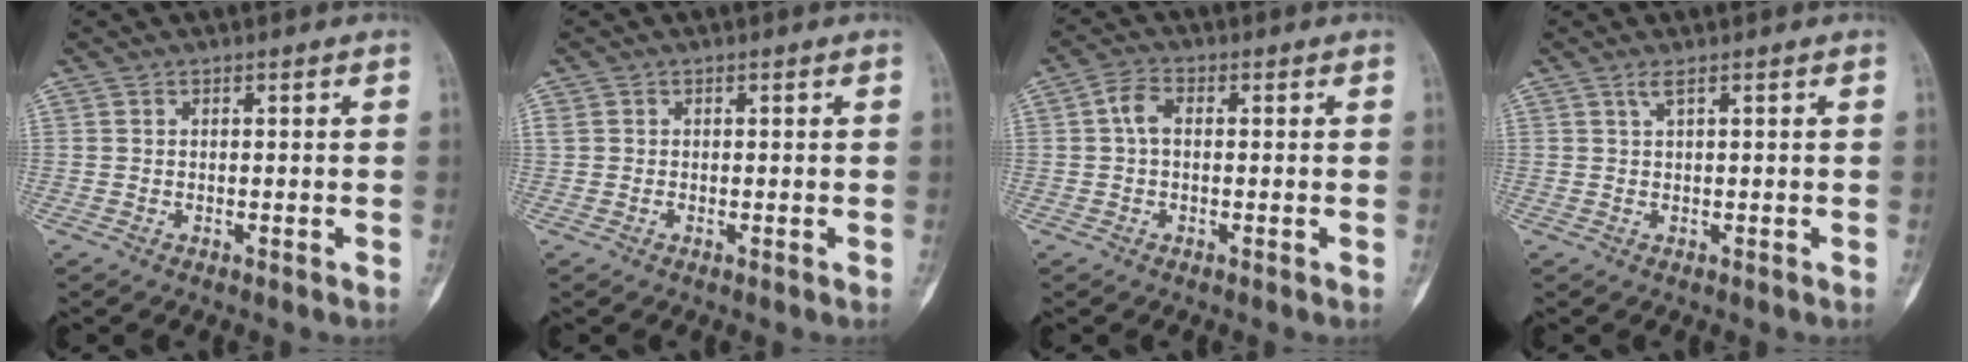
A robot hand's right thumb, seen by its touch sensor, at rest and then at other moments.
{"total": 1.3, "force": [0.0, 1.2, 0.6], "torque": [-0.011, 0.005, 0.002]}
{"total": 3.8, "force": [0.4, 2.3, 3.0], "torque": [-0.057, 0.012, 0.002]}
{"total": 1.2, "force": [0.6, 0.0, 1.0], "torque": [-0.028, 0.007, 0.016]}